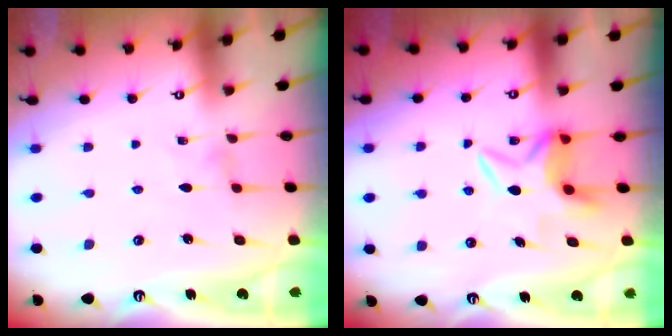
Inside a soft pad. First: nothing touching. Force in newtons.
{"total": 6.1, "press": 6.0, "slide": 0.8}